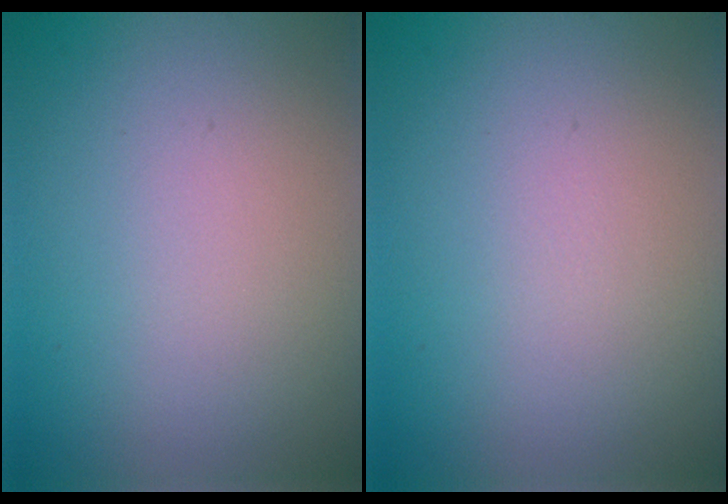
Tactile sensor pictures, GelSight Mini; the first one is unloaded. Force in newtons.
{"total": 0.0}